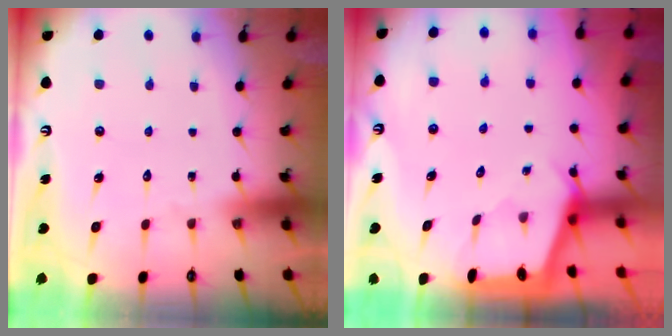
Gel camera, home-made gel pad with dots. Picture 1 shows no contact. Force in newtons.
{"total": 2.3, "press": 2.3, "slide": 0.3}